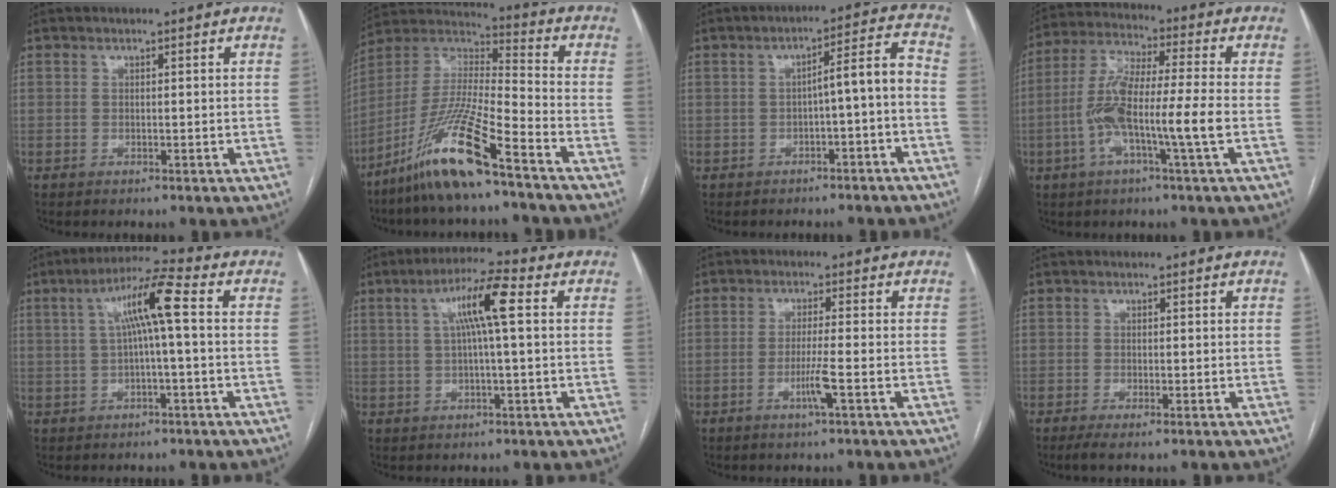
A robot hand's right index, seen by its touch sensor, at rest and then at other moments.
{"total": 15.7, "force": [-10.1, 0.6, 11.9], "torque": [-0.254, -0.019, -0.193]}
{"total": 6.1, "force": [-2.0, 0.7, 5.7], "torque": [-0.077, 0.029, -0.026]}
{"total": 11.9, "force": [-2.9, 0.3, 11.5], "torque": [-0.235, 0.009, -0.063]}
{"total": 7.8, "force": [1.1, 0.0, 7.7], "torque": [-0.137, 0.023, 0.020]}
{"total": 7.6, "force": [1.8, 0.2, 7.4], "torque": [-0.137, 0.017, 0.031]}
{"total": 3.9, "force": [-1.5, -0.6, 3.6], "torque": [-0.069, -0.008, -0.031]}
{"total": 2.1, "force": [-1.4, 0.1, 1.6], "torque": [-0.026, -0.005, -0.024]}